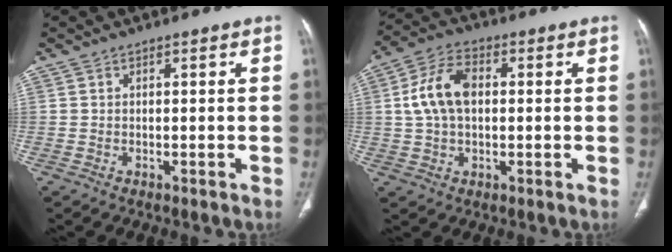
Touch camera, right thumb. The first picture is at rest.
{"total": 9.8, "force": [1.1, 6.2, 7.5], "torque": [-0.147, 0.020, 0.020]}